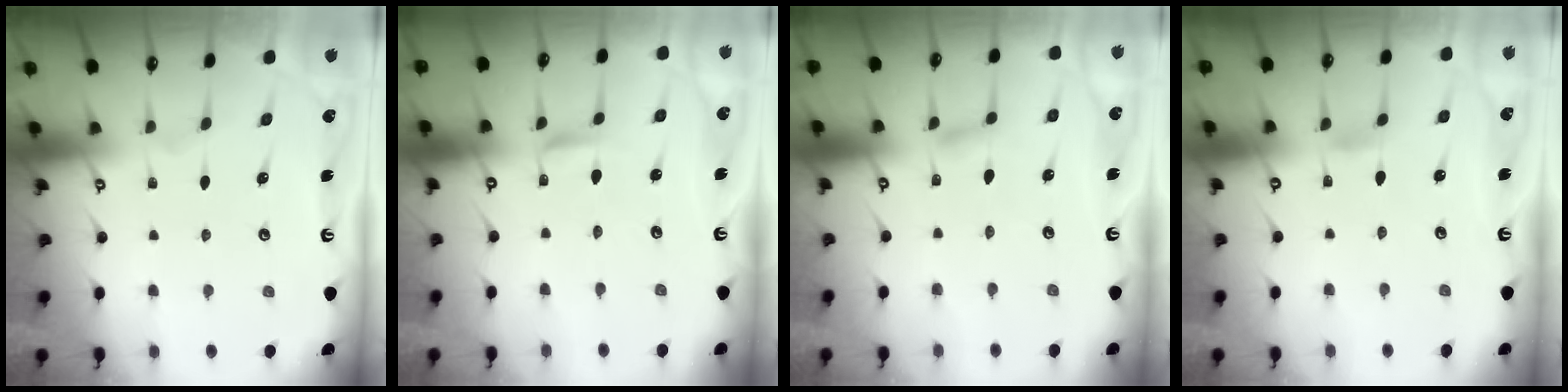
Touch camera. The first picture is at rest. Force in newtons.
{"total": 1.7, "press": 1.7, "slide": 0.1}
{"total": 3.0, "press": 2.9, "slide": 0.4}
{"total": 2.8, "press": 2.8, "slide": 0.2}